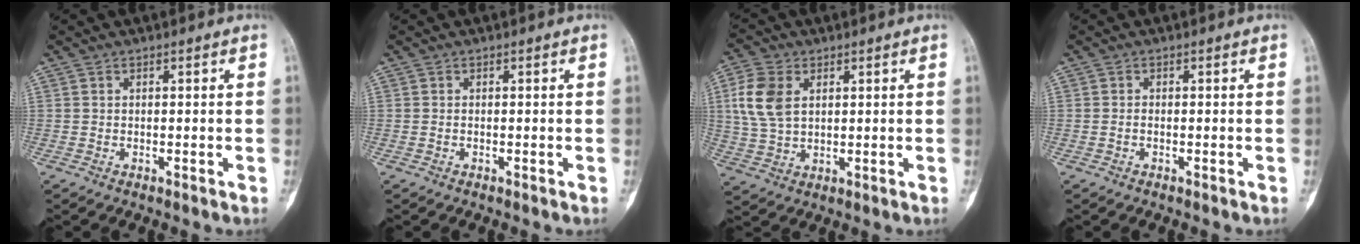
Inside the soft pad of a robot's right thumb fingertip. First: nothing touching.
{"total": 0.0}
{"total": 9.0, "force": [2.4, 5.9, 6.4], "torque": [-0.135, 0.001, 0.050]}
{"total": 0.7, "force": [-0.3, 0.4, 0.5], "torque": [-0.012, 0.002, -0.006]}